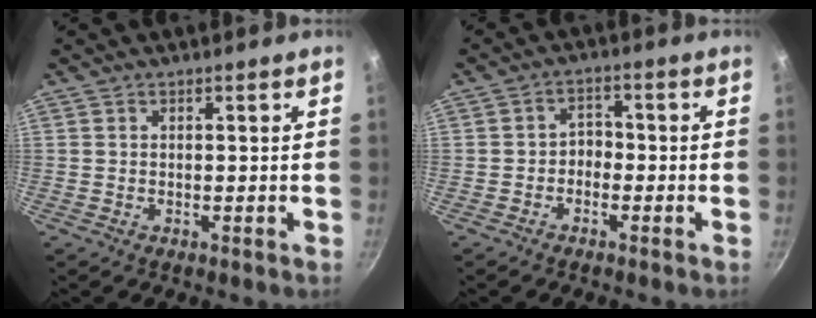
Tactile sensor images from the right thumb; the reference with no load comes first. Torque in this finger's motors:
{"motor_torque": [-0.26, -0.03, -0.10, -0.04, 0.08]}